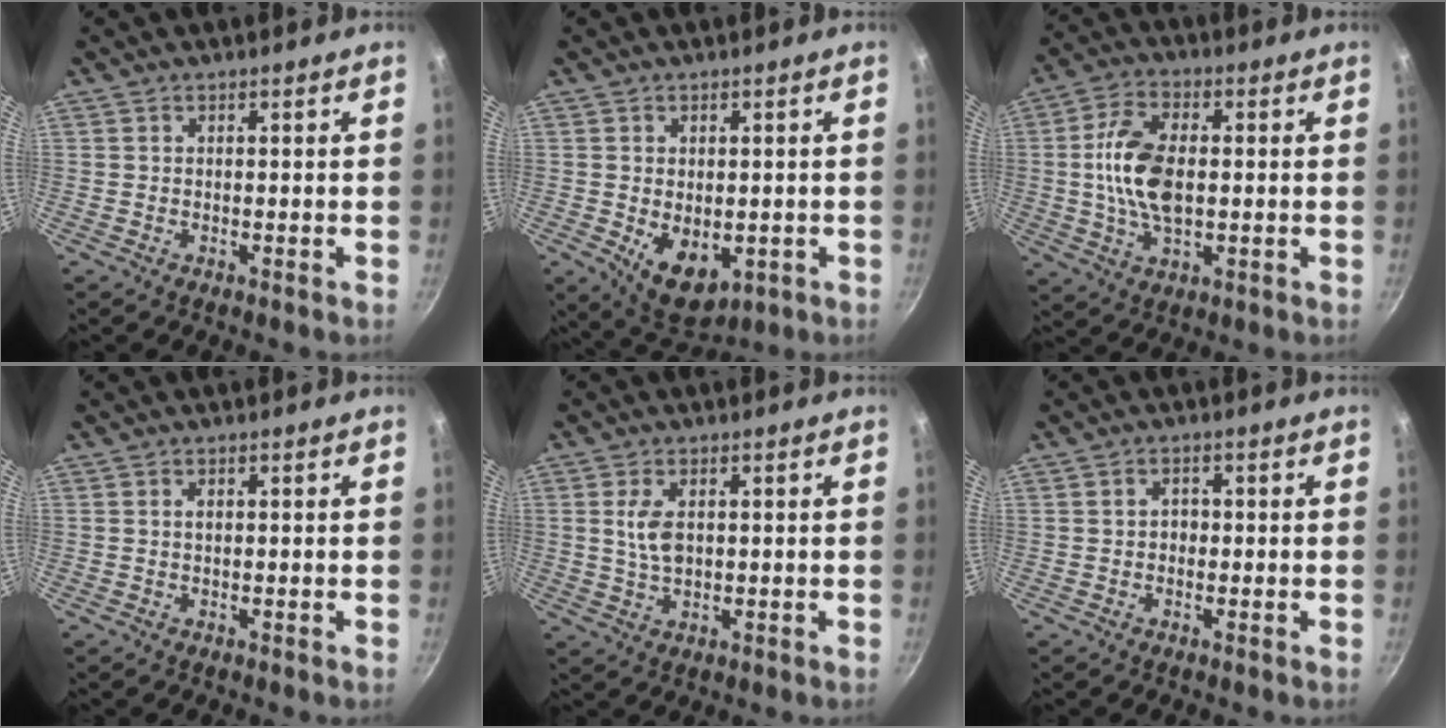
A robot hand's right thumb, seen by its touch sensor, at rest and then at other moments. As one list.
[{"total": 9.2, "force": [-2.2, 5.6, 6.9], "torque": [-0.091, -0.011, -0.014]}, {"total": 12.4, "force": [0.3, 6.8, 10.4], "torque": [-0.203, 0.007, 0.006]}, {"total": 0.9, "force": [0.2, 0.6, 0.7], "torque": [-0.011, 0.001, 0.004]}, {"total": 4.8, "force": [0.9, 2.7, 3.9], "torque": [-0.080, -0.004, 0.020]}, {"total": 1.8, "force": [-0.1, 1.5, 1.0], "torque": [-0.008, 0.005, -0.005]}]